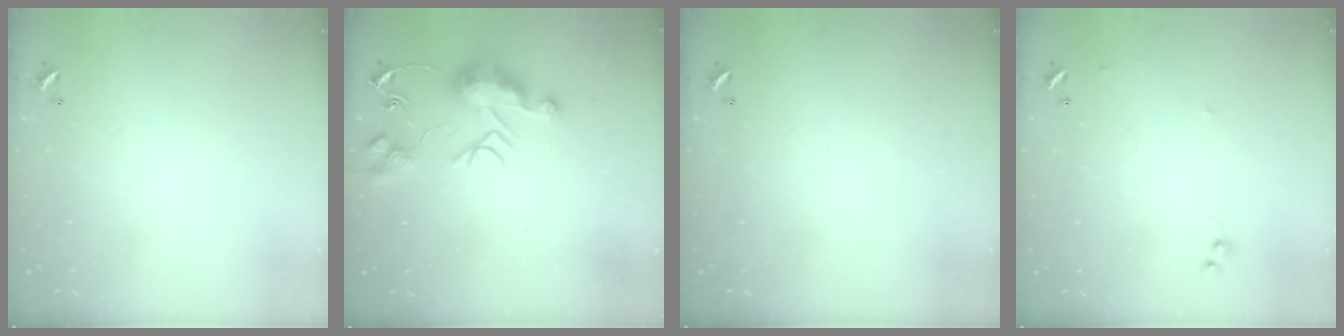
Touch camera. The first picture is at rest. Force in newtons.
{"total": 10.6, "press": 10.6, "slide": 0.9}
{"total": 0.0}
{"total": 6.6, "press": 6.6, "slide": 0.6}